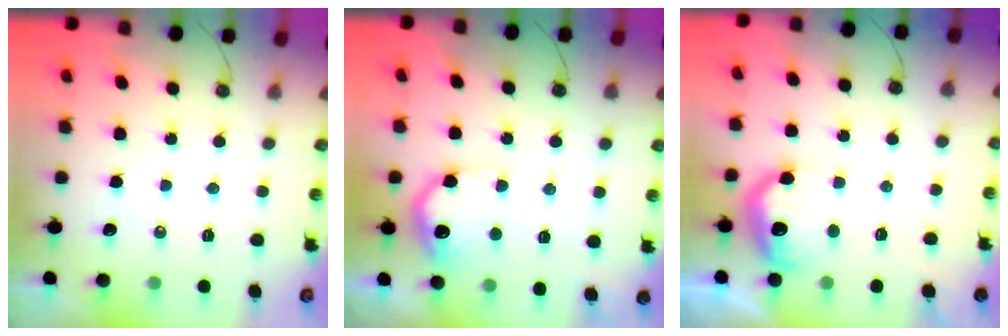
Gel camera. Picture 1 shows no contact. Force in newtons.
{"total": 14.7, "press": 14.7, "slide": 0.7}
{"total": 12.0, "press": 11.9, "slide": 0.9}